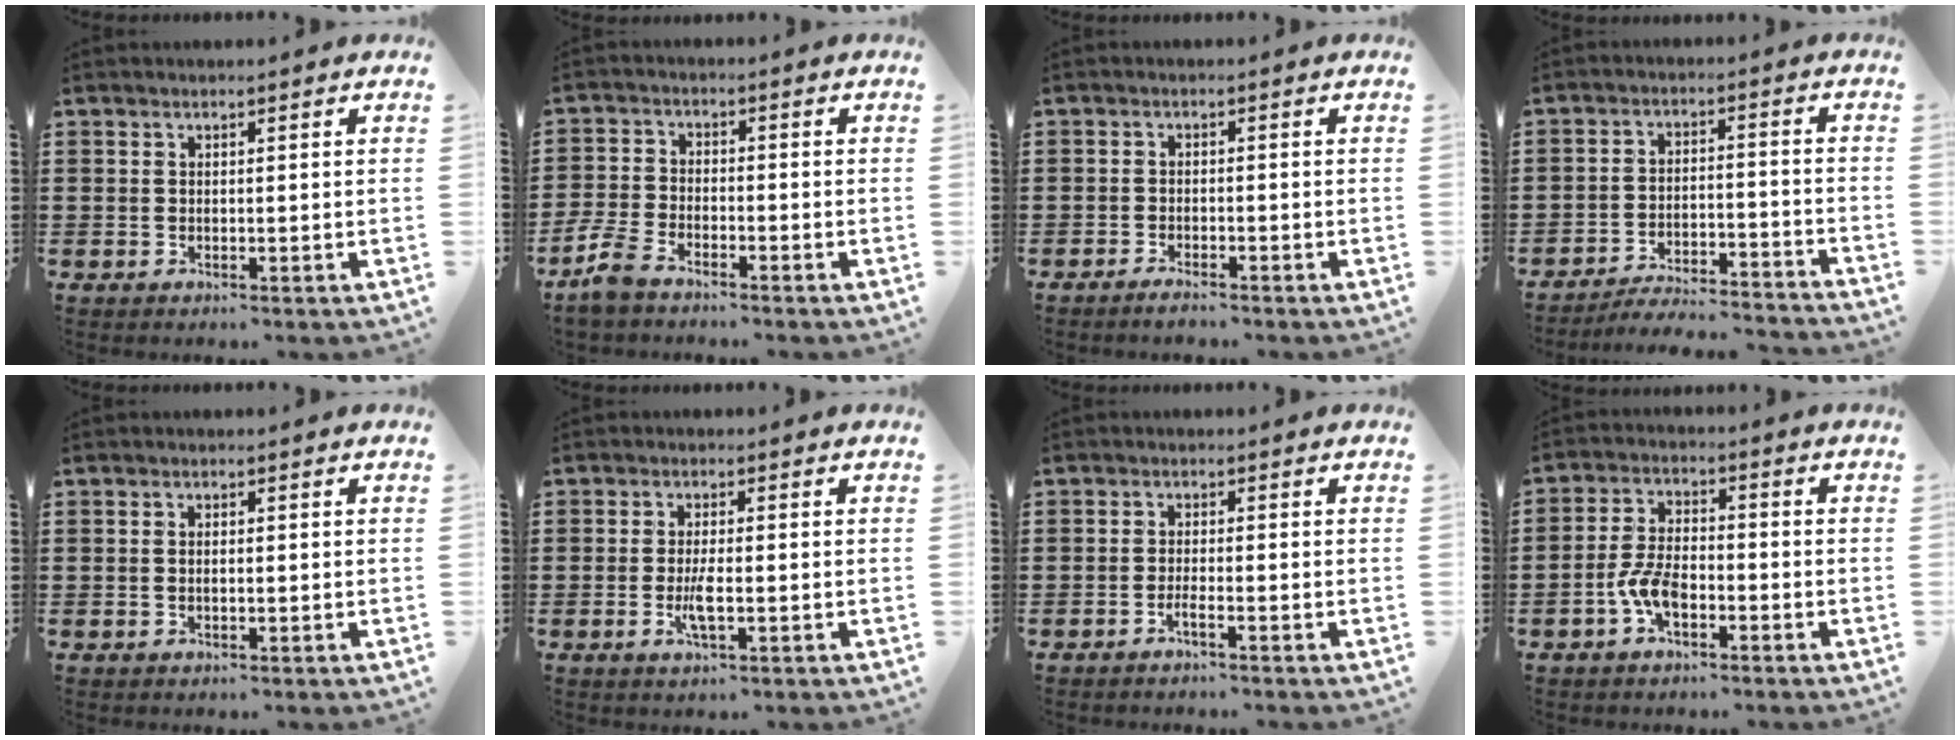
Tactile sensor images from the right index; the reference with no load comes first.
{"total": 4.3, "force": [-3.5, 1.1, 2.3], "torque": [-0.067, -0.005, -0.074]}
{"total": 1.5, "force": [-1.4, -0.1, 0.4], "torque": [-0.011, -0.005, -0.025]}
{"total": 4.9, "force": [-4.8, 0.0, 1.2], "torque": [-0.032, -0.006, -0.098]}
{"total": 1.0, "force": [-0.2, 0.2, 1.0], "torque": [-0.020, -0.004, -0.002]}
{"total": 3.4, "force": [-0.9, 0.7, 3.2], "torque": [-0.068, -0.005, -0.020]}
{"total": 1.7, "force": [-1.1, -0.1, 1.3], "torque": [-0.030, -0.007, -0.022]}
{"total": 6.0, "force": [-2.5, 2.7, 4.8], "torque": [-0.114, -0.003, -0.052]}